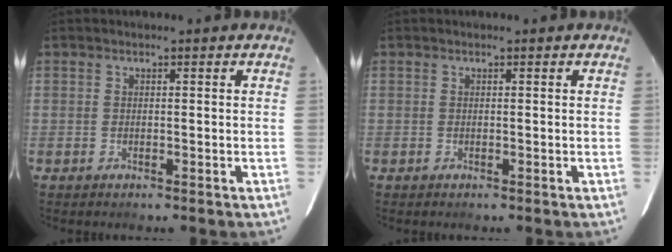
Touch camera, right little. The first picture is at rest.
{"total": 0.0}